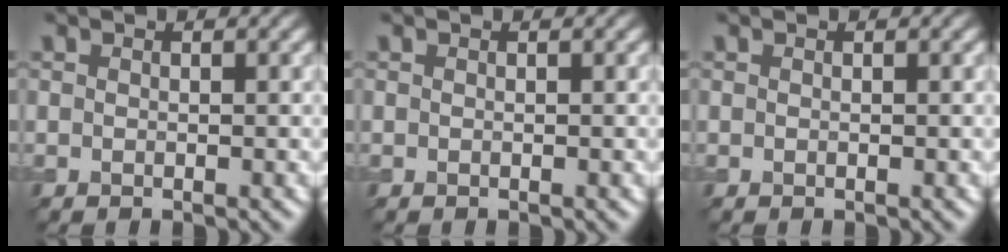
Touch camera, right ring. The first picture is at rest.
{"total": 0.0}
{"total": 0.0}